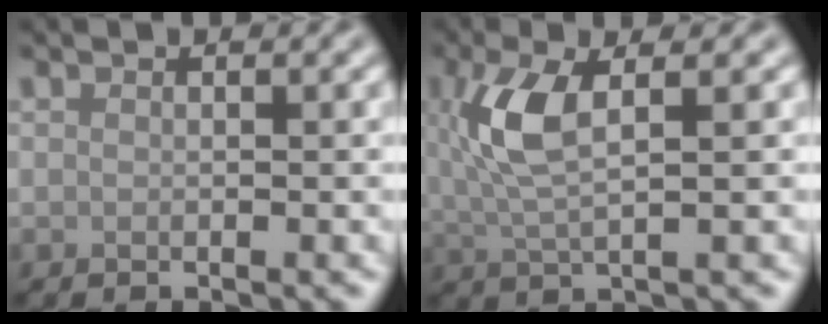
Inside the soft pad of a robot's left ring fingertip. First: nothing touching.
{"total": 4.7, "force": [1.1, 1.6, 4.3], "torque": [-0.101, 0.005, 0.022]}